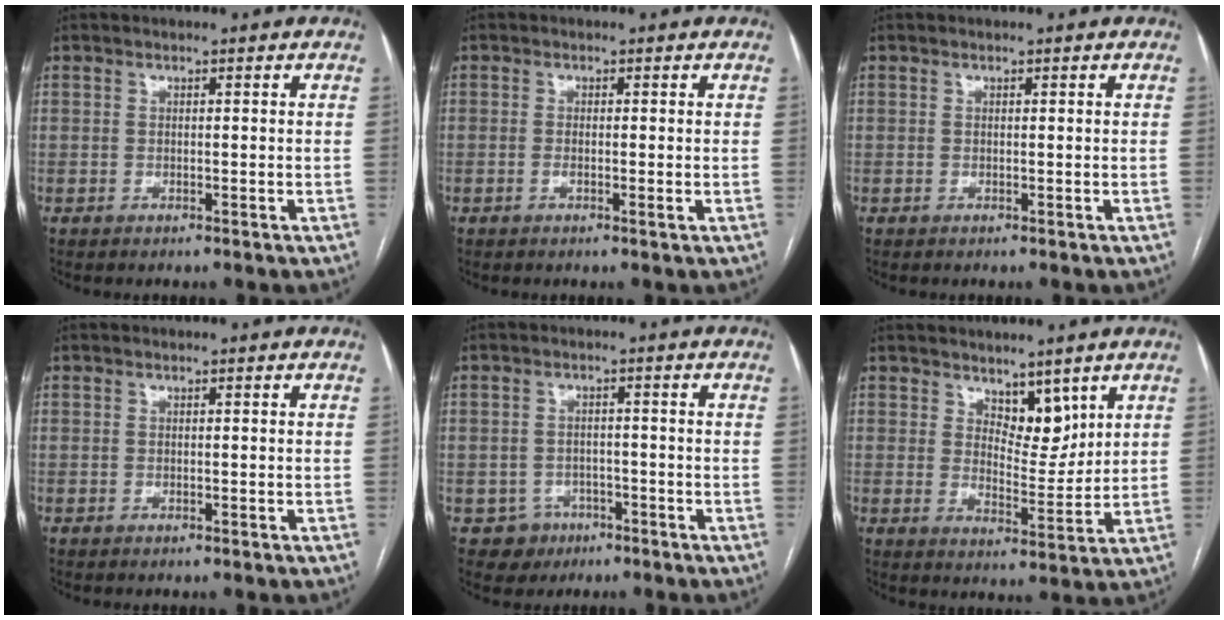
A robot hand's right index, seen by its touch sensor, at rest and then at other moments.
{"total": 1.5, "force": [-0.3, 0.3, 1.5], "torque": [-0.024, -0.002, -0.005]}
{"total": 0.0}
{"total": 0.0}
{"total": 4.1, "force": [-1.9, 3.7, -0.1], "torque": [0.010, 0.015, -0.025]}
{"total": 5.6, "force": [3.8, 2.7, 3.1], "torque": [-0.043, -0.009, 0.068]}